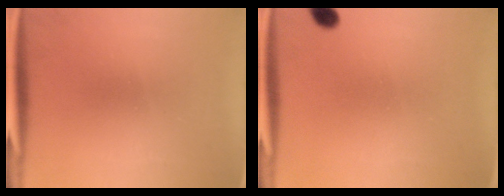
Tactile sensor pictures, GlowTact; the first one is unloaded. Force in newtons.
{"total": 2.1}